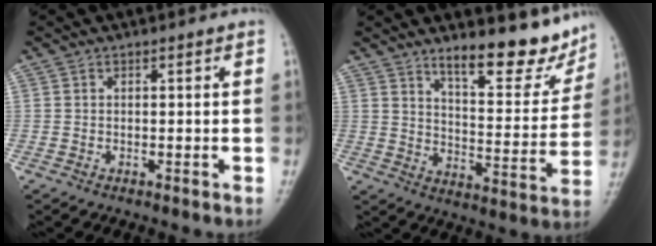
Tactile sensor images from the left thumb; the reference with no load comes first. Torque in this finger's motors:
{"motor_torque": [4.16, 0.85, 1.01, -1.11, 0.31]}